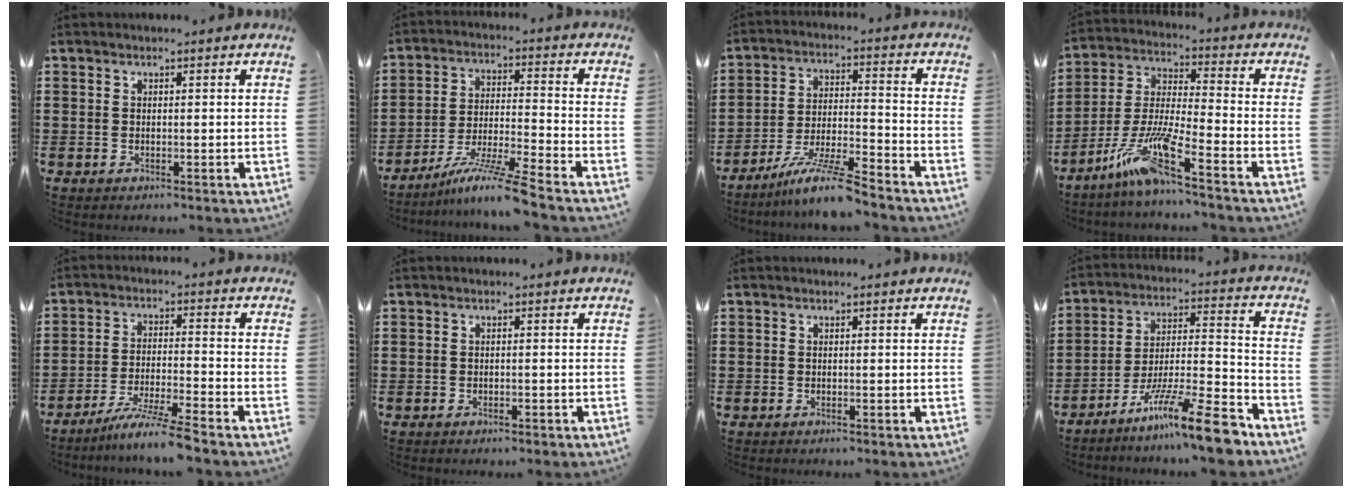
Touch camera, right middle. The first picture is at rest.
{"total": 9.3, "force": [-7.6, -0.8, 5.4], "torque": [-0.101, -0.010, -0.147]}
{"total": 9.2, "force": [-7.6, 0.4, 5.2], "torque": [-0.102, 0.001, -0.145]}
{"total": 10.2, "force": [-7.0, 0.5, 7.4], "torque": [-0.170, -0.017, -0.142]}
{"total": 6.9, "force": [-6.0, -0.8, 3.3], "torque": [-0.062, -0.020, -0.112]}
{"total": 0.8, "force": [-0.7, 0.2, 0.2], "torque": [-0.006, -0.002, -0.014]}
{"total": 0.0}
{"total": 13.5, "force": [-10.1, 0.8, 8.9], "torque": [-0.137, 0.026, -0.181]}